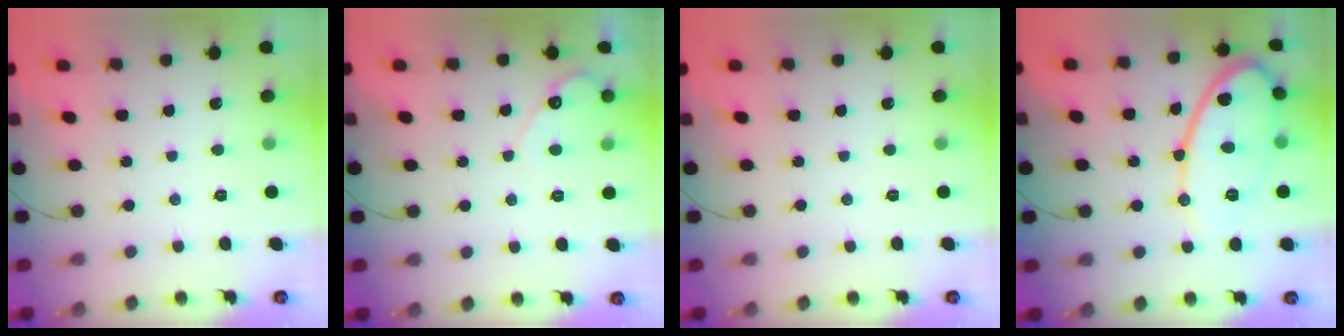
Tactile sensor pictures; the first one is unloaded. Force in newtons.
{"total": 4.6, "press": 4.6, "slide": 0.3}
{"total": 0.0}
{"total": 14.8, "press": 14.7, "slide": 0.9}